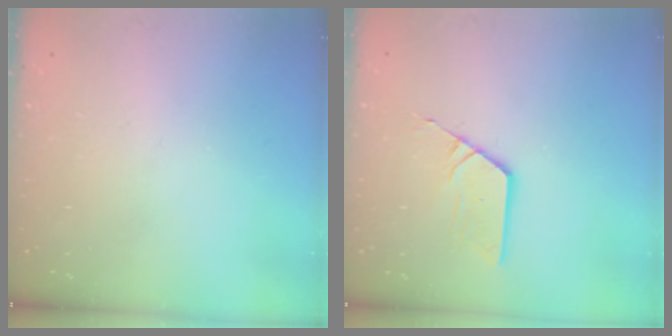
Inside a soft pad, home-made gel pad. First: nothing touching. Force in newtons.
{"total": 4.8, "press": 4.7, "slide": 0.2}